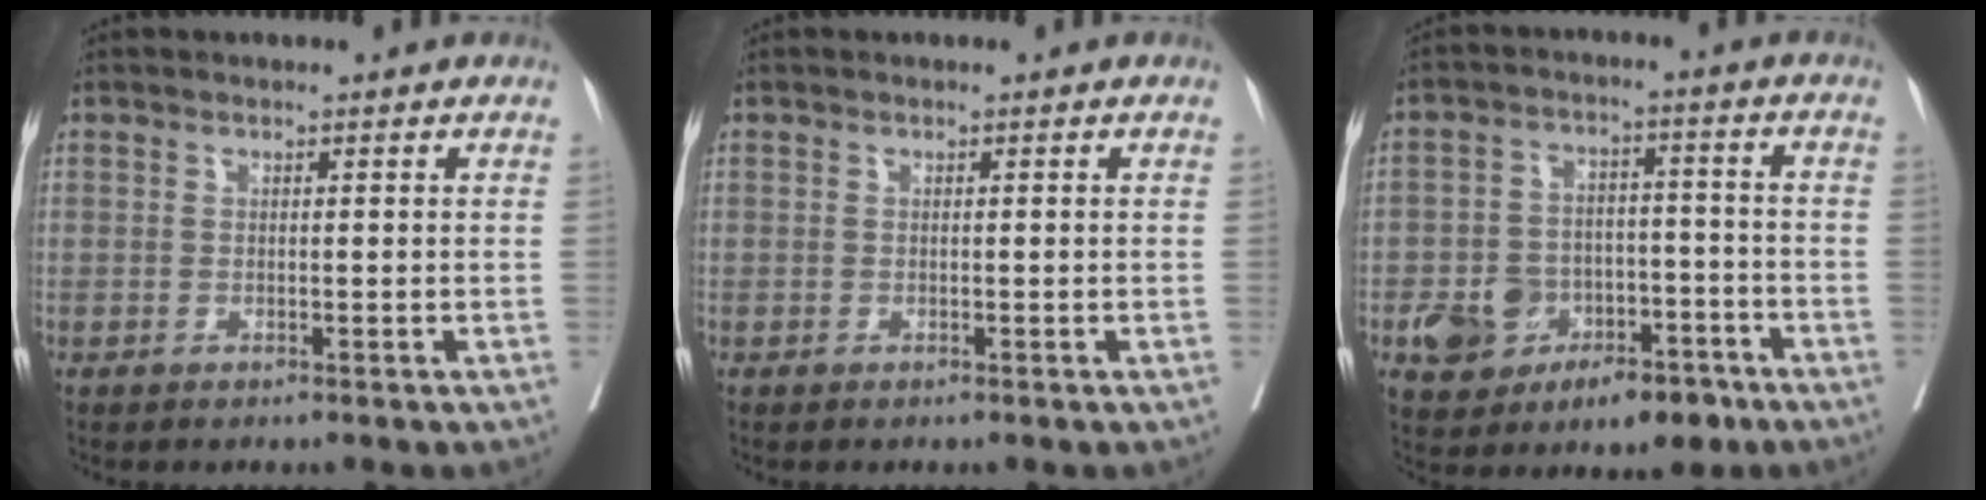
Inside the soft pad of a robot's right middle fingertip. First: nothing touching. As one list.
[{"total": 0.0}, {"total": 11.9, "force": [-6.1, 8.0, 6.4], "torque": [-0.097, 0.027, -0.087]}]